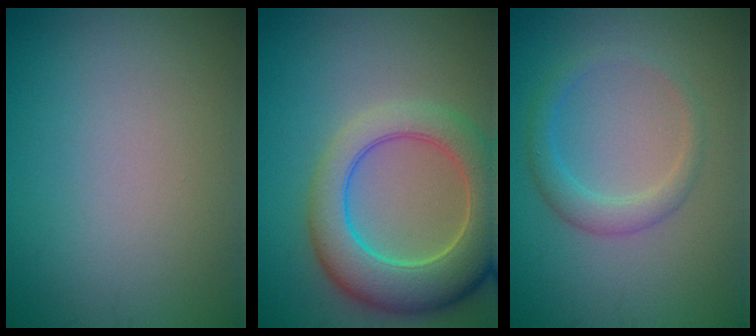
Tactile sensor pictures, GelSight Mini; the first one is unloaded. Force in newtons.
{"total": 8.1, "press": 8.1, "slide": 0.7}
{"total": 2.5, "press": 2.5, "slide": 0.1}